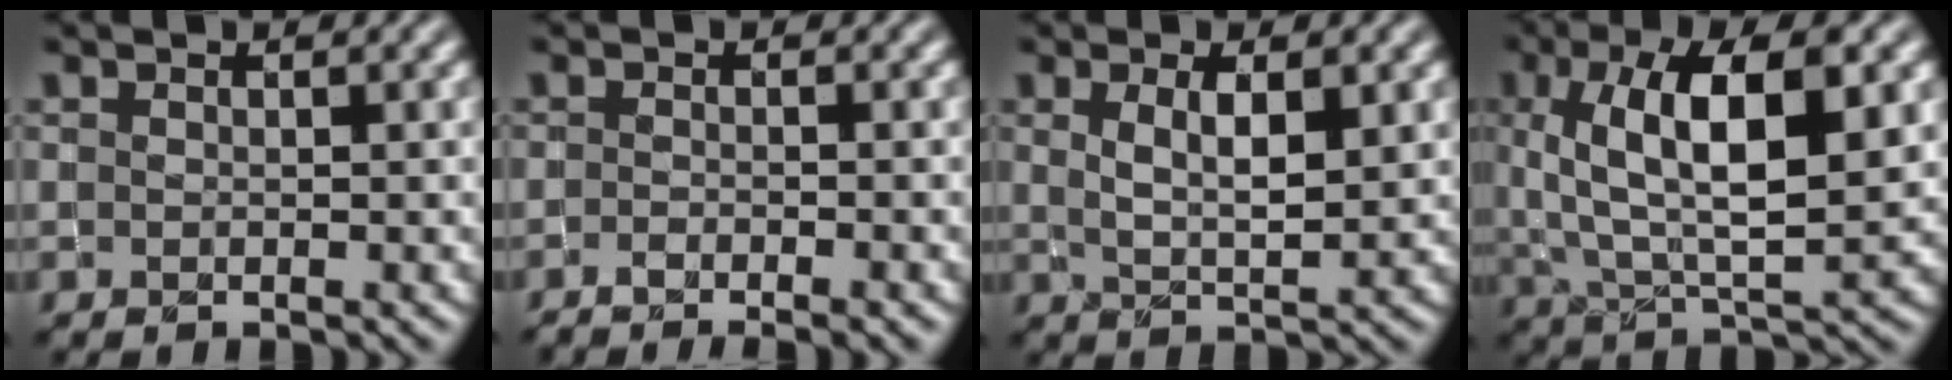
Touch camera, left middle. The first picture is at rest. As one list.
[{"total": 3.0, "force": [-2.1, 0.7, 2.1], "torque": [-0.032, 0.001, -0.036]}, {"total": 3.2, "force": [1.1, 1.0, 2.8], "torque": [-0.052, 0.000, 0.025]}, {"total": 9.9, "force": [2.5, 3.9, 8.7], "torque": [-0.150, 0.011, 0.039]}]